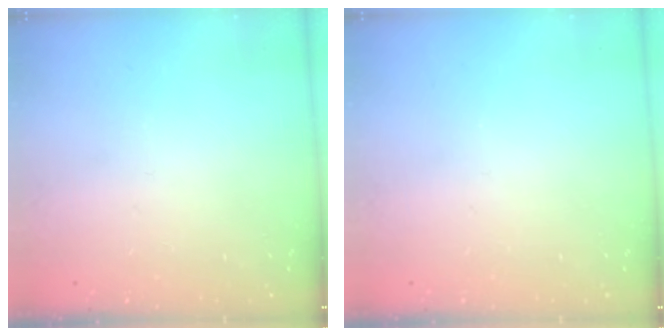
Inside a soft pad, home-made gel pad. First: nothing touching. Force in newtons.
{"total": 0.0}